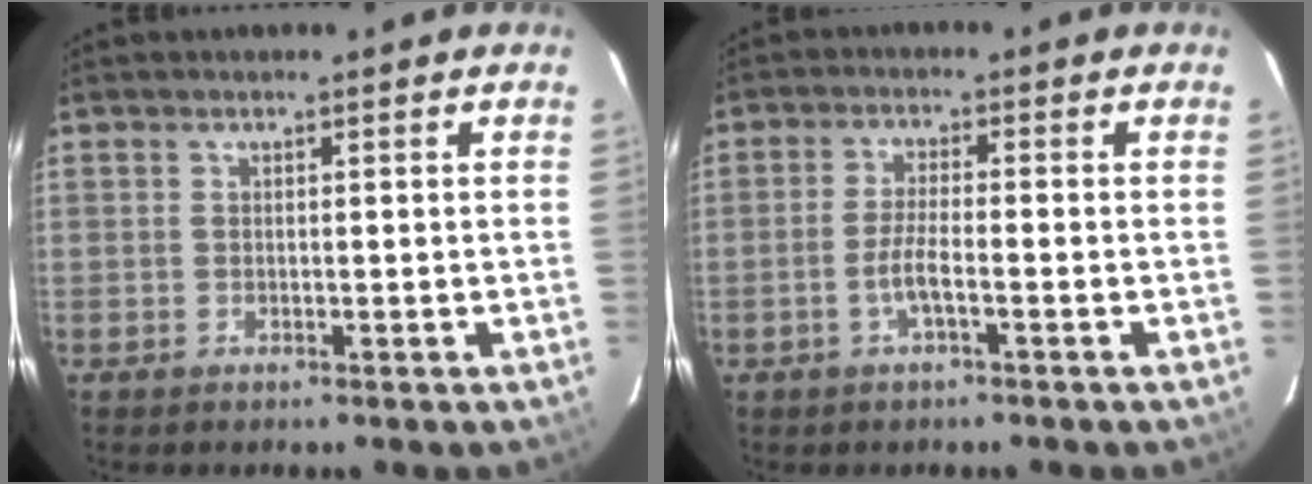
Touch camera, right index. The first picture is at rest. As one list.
[{"total": 3.9, "force": [-1.8, 0.4, 3.4], "torque": [-0.072, -0.002, -0.036]}]